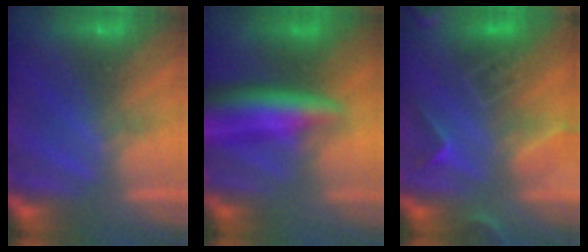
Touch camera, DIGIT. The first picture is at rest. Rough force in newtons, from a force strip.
{"total": 8.4}
{"total": 9.0}